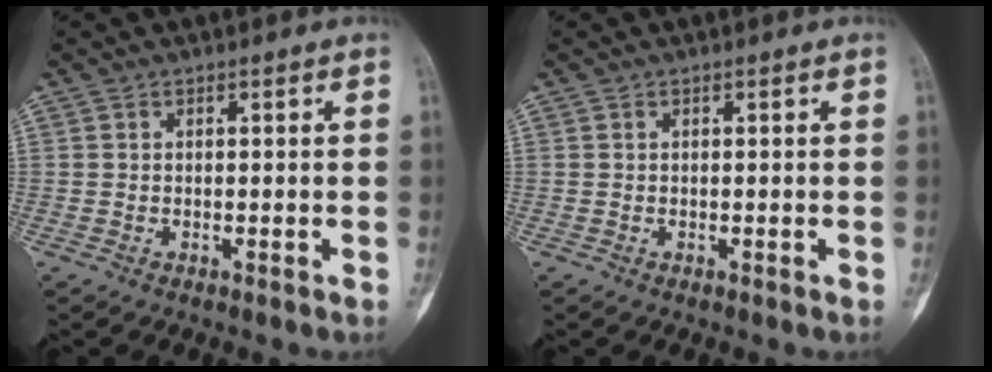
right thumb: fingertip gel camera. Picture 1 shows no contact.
{"total": 0.0}